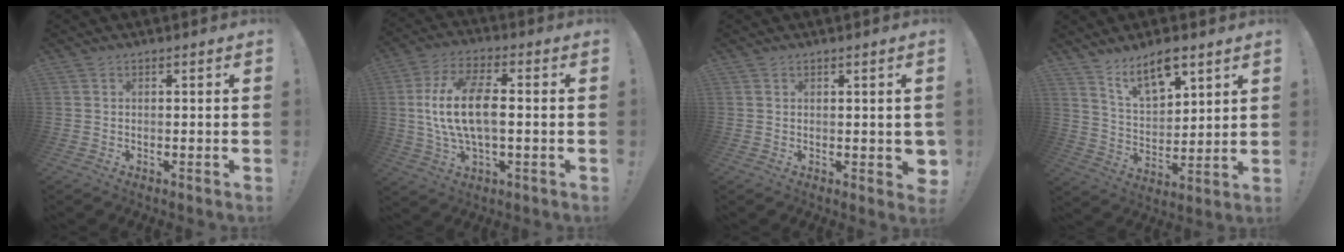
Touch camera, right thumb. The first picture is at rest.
{"total": 15.0, "force": [0.2, 6.8, 13.3], "torque": [-0.256, 0.006, 0.002]}
{"total": 2.1, "force": [0.6, 1.4, 1.4], "torque": [-0.013, 0.000, 0.012]}
{"total": 11.2, "force": [8.3, 4.6, 6.0], "torque": [-0.093, -0.051, 0.149]}